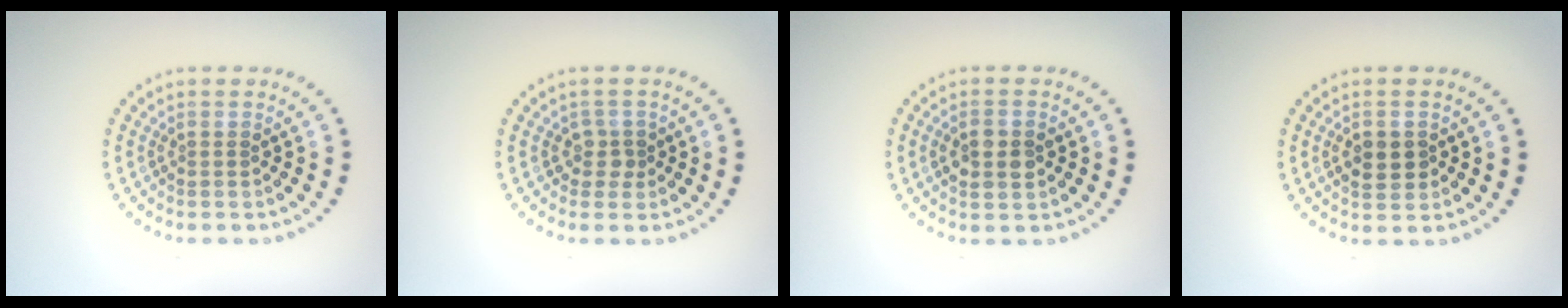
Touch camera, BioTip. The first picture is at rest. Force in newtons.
{"total": 1.7, "press": 1.4, "slide": 0.9}
{"total": 2.7, "press": 2.6, "slide": 0.3}
{"total": 2.5, "press": 2.5, "slide": 0.2}